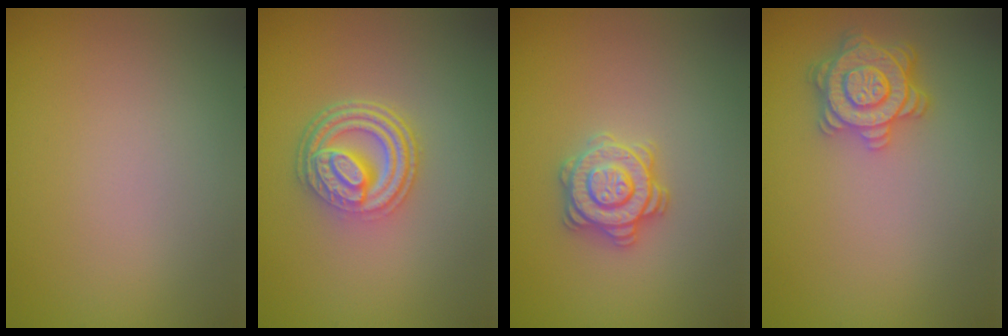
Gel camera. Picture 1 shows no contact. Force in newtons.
{"total": 4.8, "press": 3.7, "slide": 3.1}
{"total": 2.8, "press": 2.8, "slide": 0.2}
{"total": 4.1, "press": 3.7, "slide": 1.6}